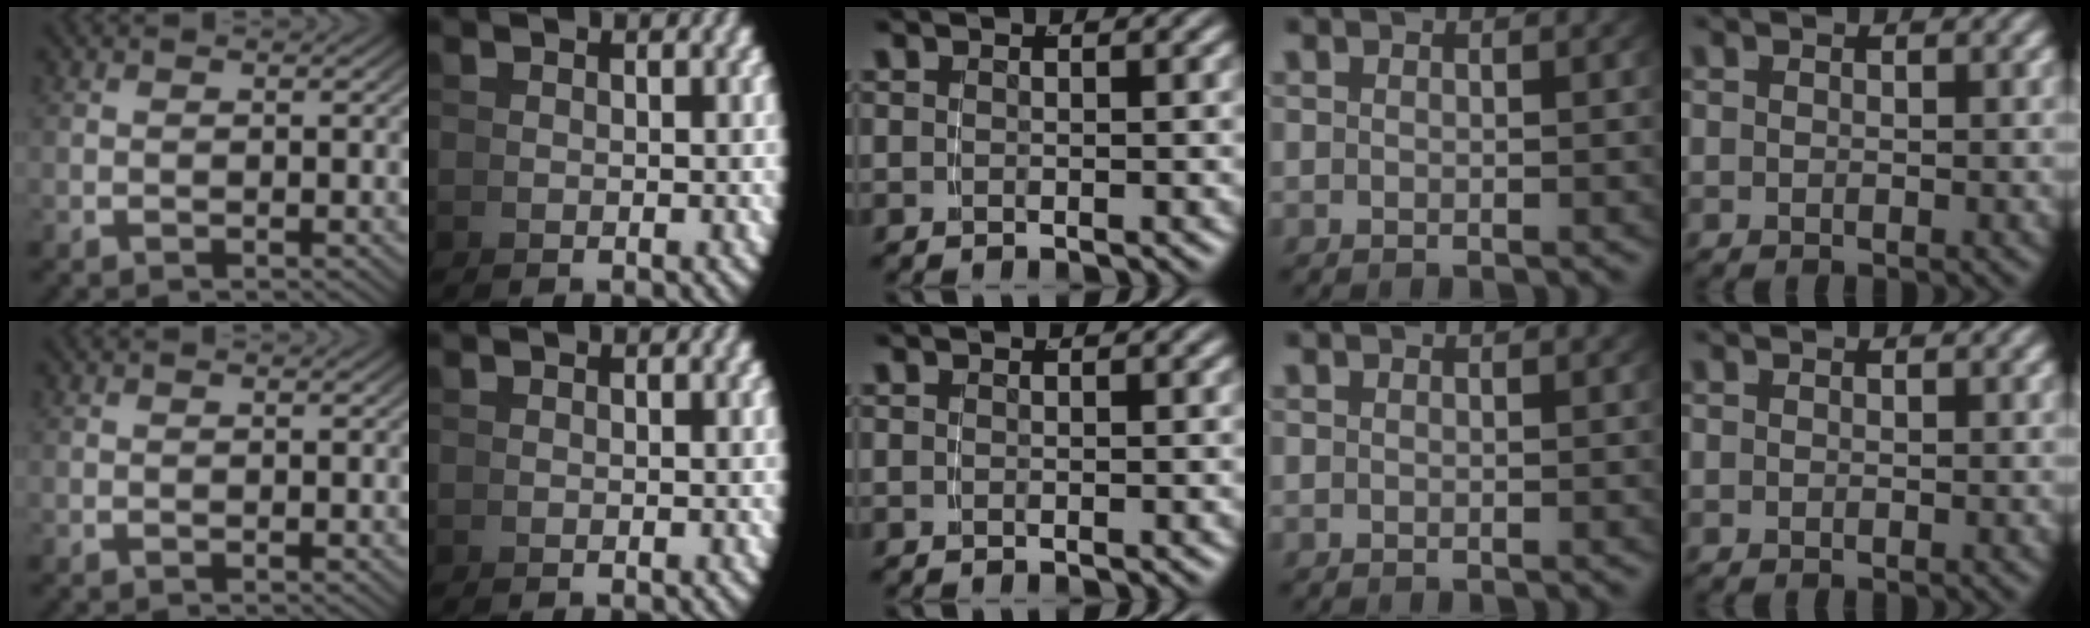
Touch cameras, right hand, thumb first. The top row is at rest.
{}